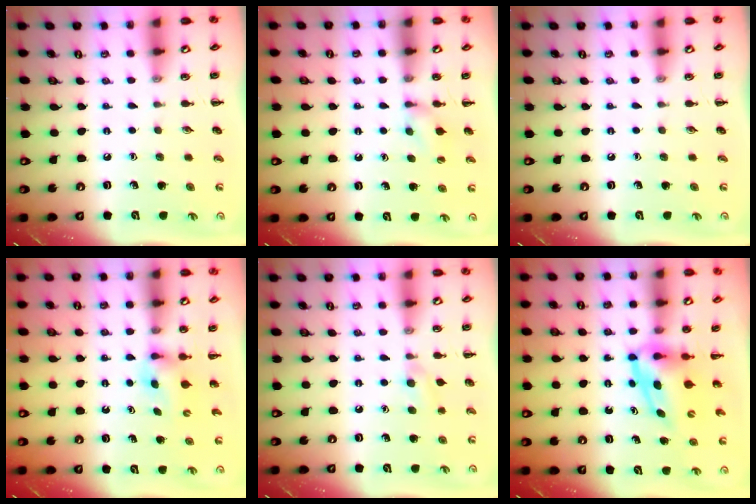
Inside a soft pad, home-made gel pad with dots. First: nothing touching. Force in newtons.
{"total": 4.9, "press": 4.6, "slide": 1.6}
{"total": 0.0}
{"total": 2.5, "press": 2.2, "slide": 1.2}
{"total": 4.7, "press": 4.4, "slide": 1.7}
{"total": 5.7, "press": 5.7, "slide": 0.9}